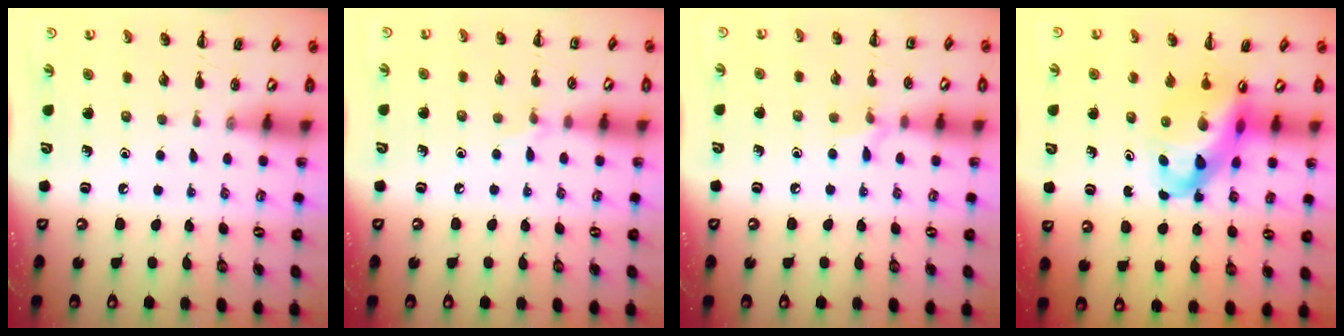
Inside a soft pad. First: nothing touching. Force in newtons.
{"total": 4.9, "press": 4.6, "slide": 1.7}
{"total": 6.5, "press": 6.3, "slide": 1.9}
{"total": 11.8, "press": 11.4, "slide": 3.0}